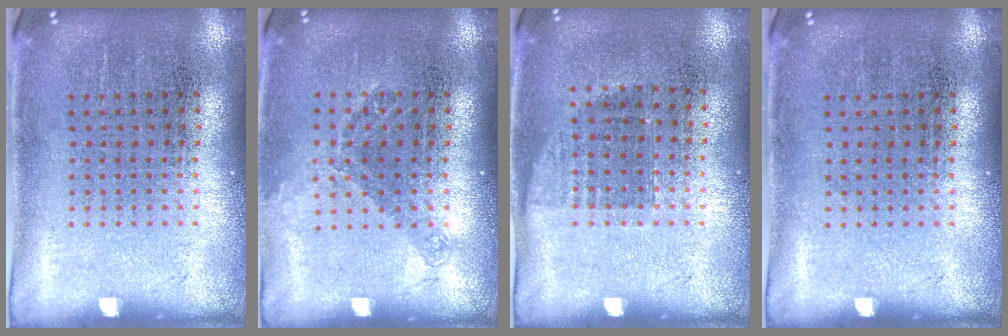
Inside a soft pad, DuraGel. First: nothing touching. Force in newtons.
{"total": 1.2, "press": 0.9, "slide": 0.8}
{"total": 0.8, "press": 0.7, "slide": 0.4}
{"total": 0.0}